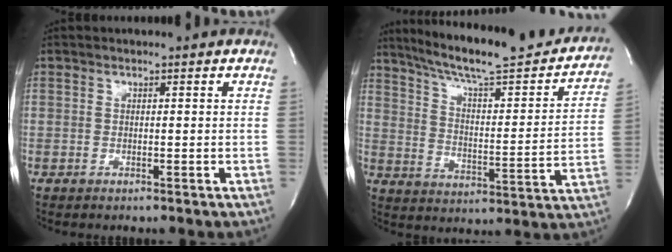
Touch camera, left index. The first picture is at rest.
{"total": 25.9, "force": [22.6, 3.4, 12.3], "torque": [-0.187, -0.033, 0.303]}